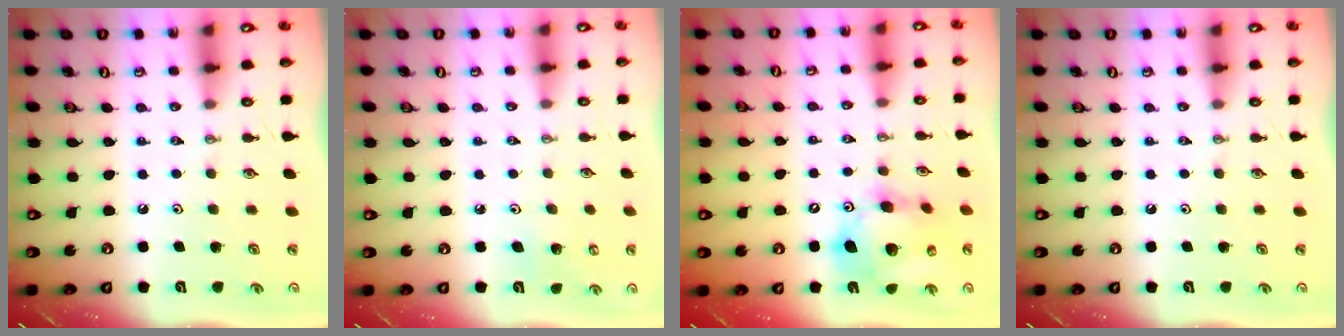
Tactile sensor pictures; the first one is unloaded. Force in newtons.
{"total": 4.0, "press": 3.9, "slide": 0.9}
{"total": 15.9, "press": 15.7, "slide": 2.4}
{"total": 0.0}